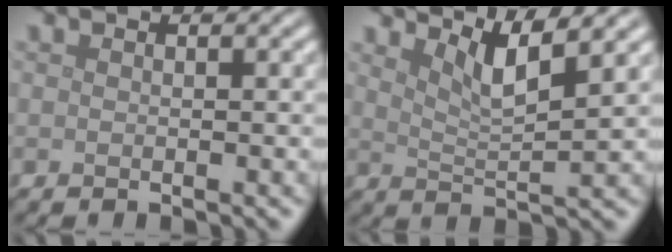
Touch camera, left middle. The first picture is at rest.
{"total": 4.1, "force": [2.8, 0.7, 2.8], "torque": [-0.050, -0.002, 0.050]}